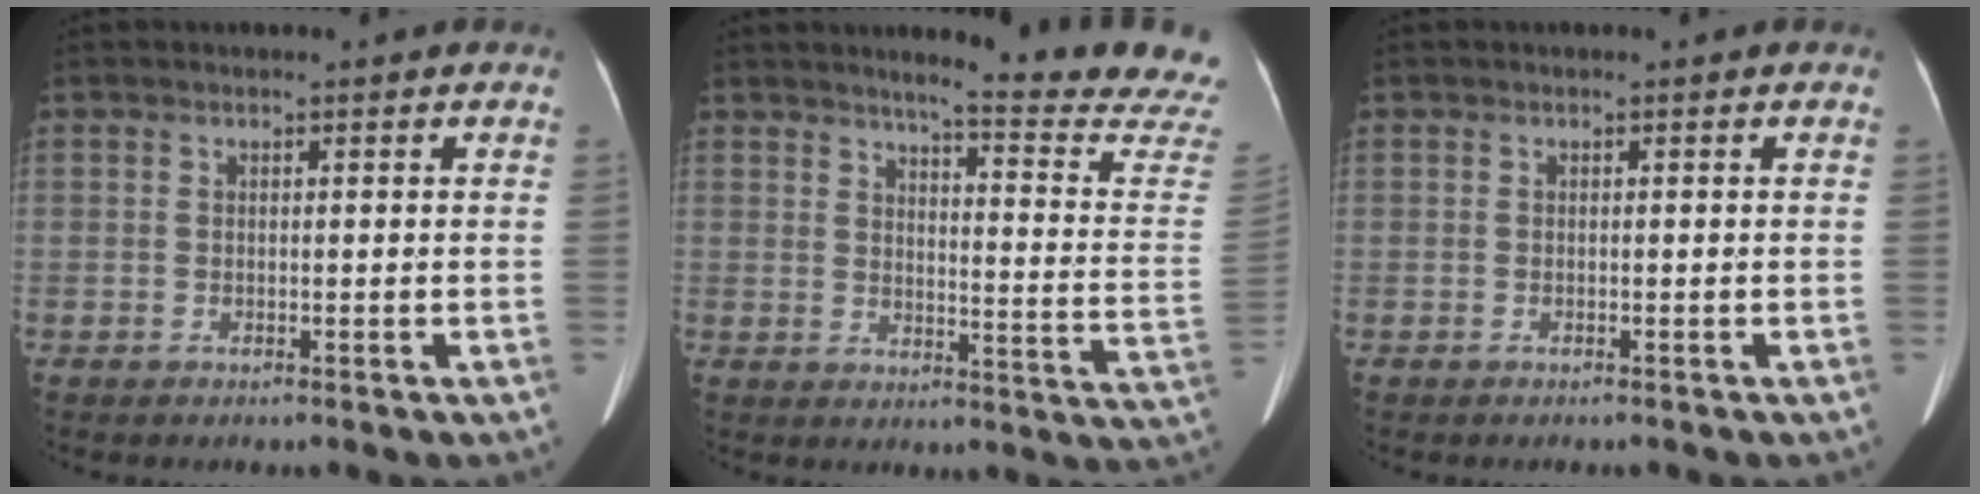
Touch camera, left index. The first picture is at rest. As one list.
[{"total": 17.3, "force": [16.2, -1.5, 5.9], "torque": [-0.079, -0.128, 0.179]}, {"total": 0.9, "force": [-0.9, 0.2, 0.3], "torque": [-0.003, -0.002, -0.010]}]